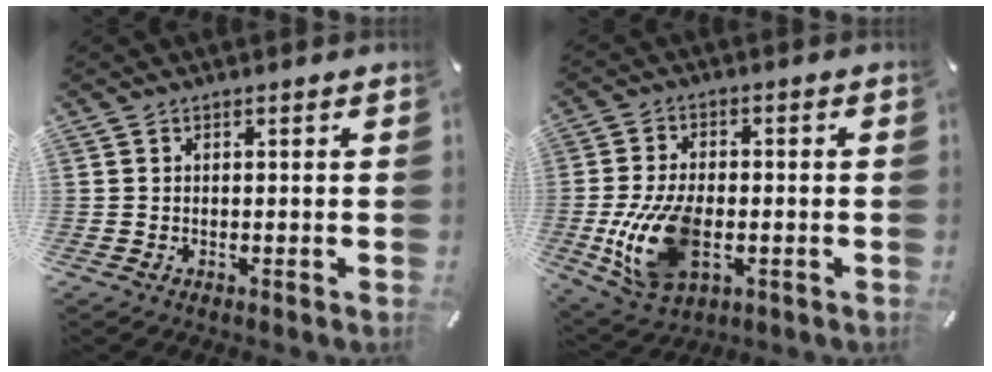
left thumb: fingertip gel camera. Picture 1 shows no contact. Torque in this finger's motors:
{"motor_torque": [0.63, 1.95, 1.20, 0.35, 0.35]}